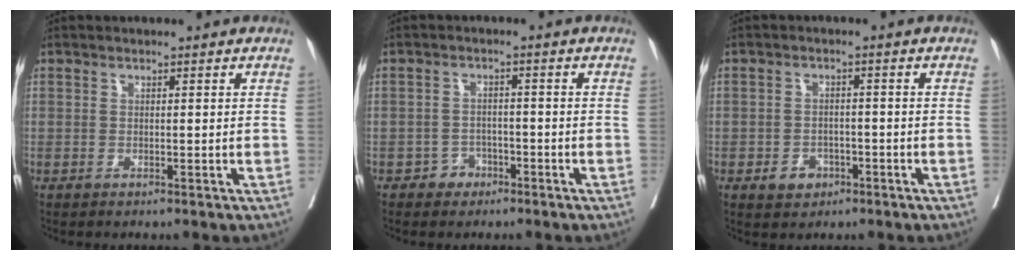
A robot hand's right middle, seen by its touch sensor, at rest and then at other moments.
{"total": 2.6, "force": [-1.6, 1.9, 0.5], "torque": [-0.003, 0.011, -0.026]}
{"total": 3.4, "force": [-1.7, 2.6, 1.4], "torque": [-0.017, 0.007, -0.019]}